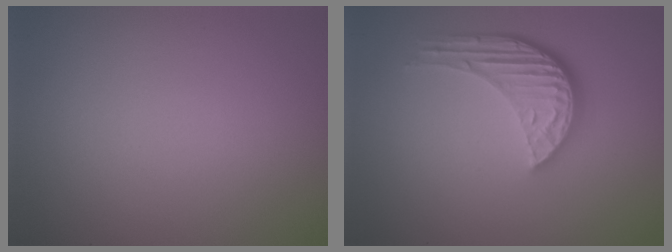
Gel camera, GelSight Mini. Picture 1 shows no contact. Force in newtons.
{"total": 4.7, "press": 3.7, "slide": 3.0}